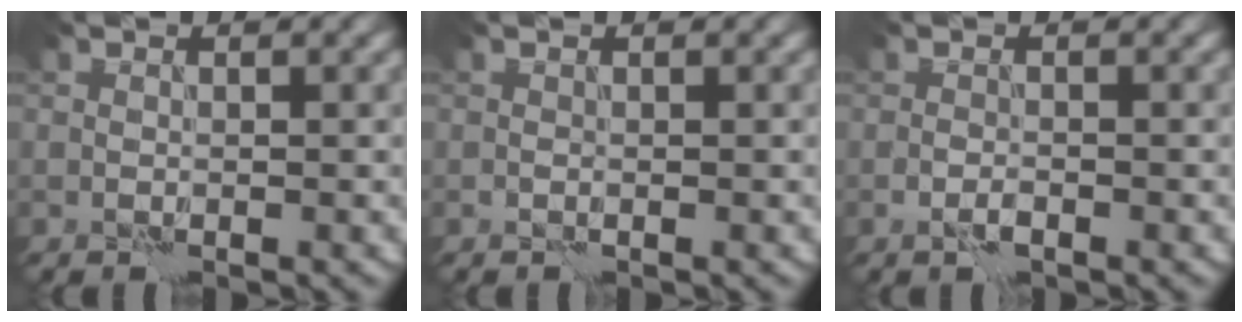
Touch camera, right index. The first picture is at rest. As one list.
[{"total": 0.0}, {"total": 1.0, "force": [-0.7, 0.3, 0.7], "torque": [-0.015, 0.004, -0.016]}]